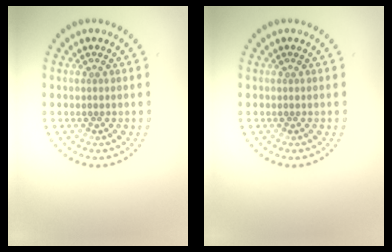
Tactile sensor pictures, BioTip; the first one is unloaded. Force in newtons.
{"total": 0.0}